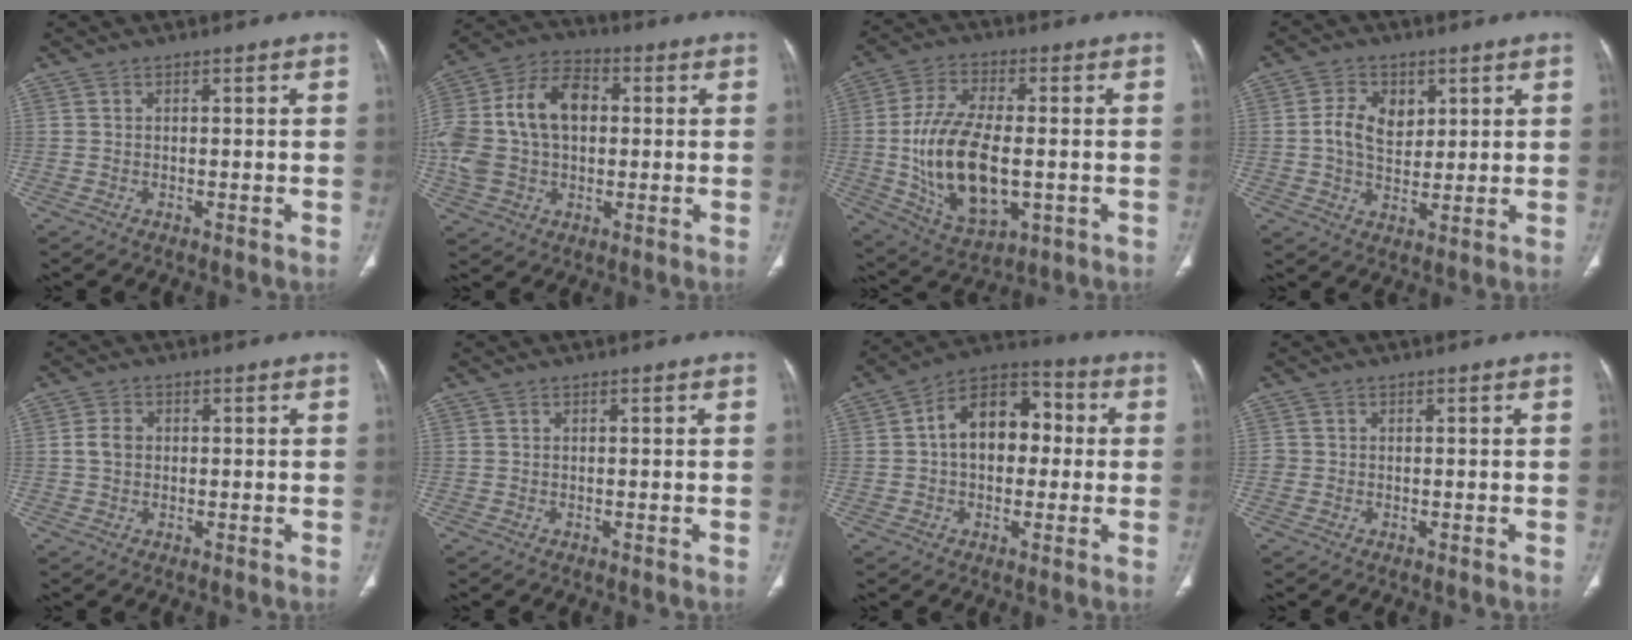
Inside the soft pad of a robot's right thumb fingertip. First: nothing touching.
{"total": 18.9, "force": [1.3, 12.7, 13.9], "torque": [-0.283, 0.030, 0.020]}
{"total": 18.0, "force": [-1.7, 9.3, 15.4], "torque": [-0.287, -0.003, -0.016]}
{"total": 7.7, "force": [1.9, 5.5, 5.1], "torque": [-0.067, -0.009, 0.033]}
{"total": 2.9, "force": [0.1, 2.3, 1.7], "torque": [-0.031, 0.007, 0.000]}
{"total": 0.0}
{"total": 13.6, "force": [1.2, 9.2, 9.9], "torque": [-0.118, 0.037, 0.005]}
{"total": 1.1, "force": [-0.2, 1.1, 0.1], "torque": [0.004, 0.005, -0.006]}